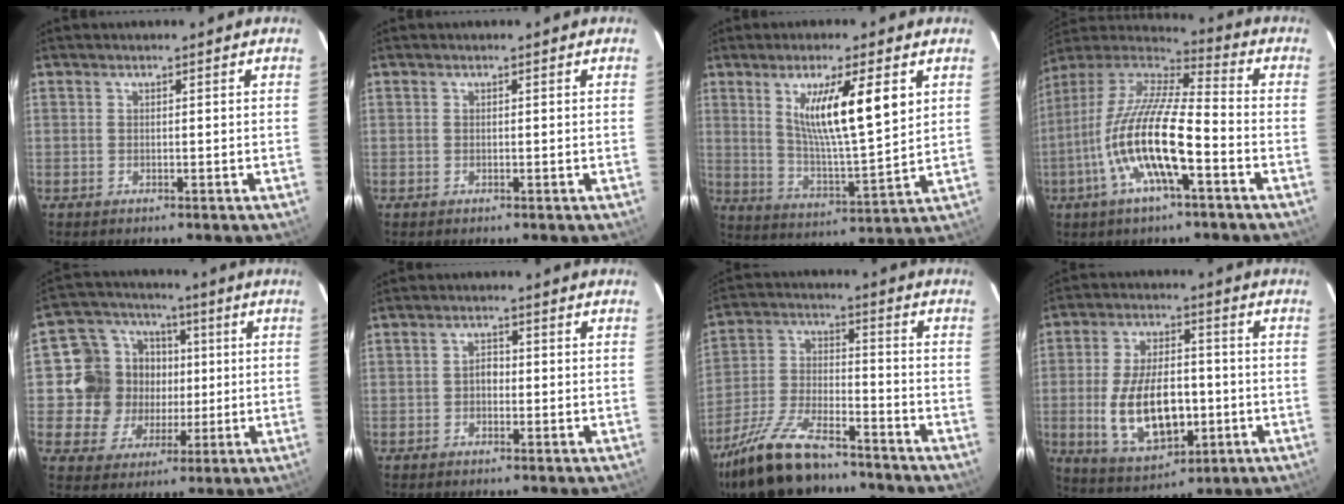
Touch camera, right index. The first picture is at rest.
{"total": 0.0}
{"total": 13.6, "force": [5.0, 1.9, 12.5], "torque": [-0.211, -0.011, 0.093]}
{"total": 18.0, "force": [-6.3, 3.9, 16.4], "torque": [-0.312, -0.019, -0.125]}
{"total": 13.3, "force": [0.9, 12.5, 4.3], "torque": [-0.116, 0.027, 0.015]}
{"total": 1.9, "force": [-0.4, 1.4, 1.1], "torque": [-0.021, 0.008, -0.010]}
{"total": 18.7, "force": [-14.5, 6.3, 10.0], "torque": [-0.215, -0.025, -0.257]}
{"total": 15.5, "force": [-2.7, 8.0, 13.0], "torque": [-0.258, -0.005, -0.028]}